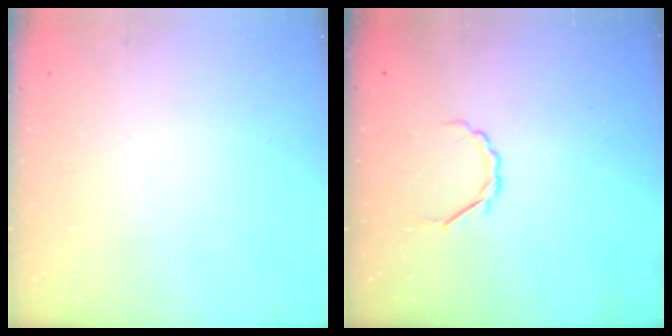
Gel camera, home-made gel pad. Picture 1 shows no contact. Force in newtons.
{"total": 2.5, "press": 2.4, "slide": 0.8}